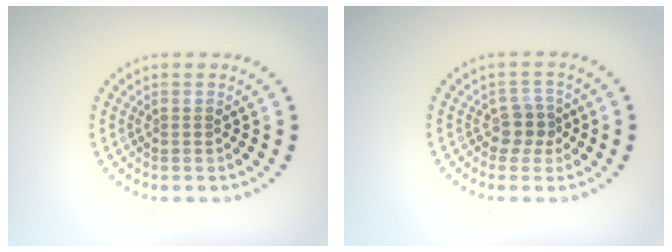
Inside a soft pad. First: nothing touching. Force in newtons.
{"total": 2.1, "press": 1.6, "slide": 1.2}